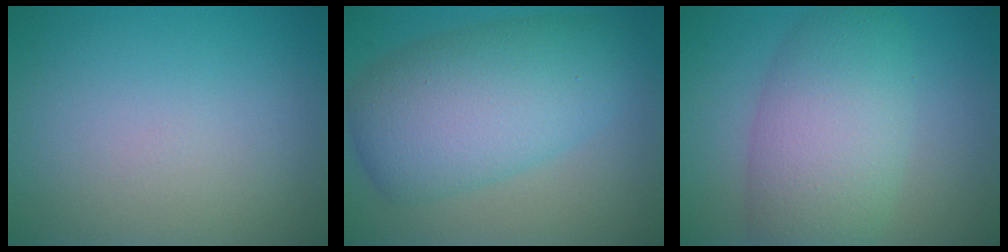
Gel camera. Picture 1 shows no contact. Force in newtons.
{"total": 8.8, "press": 8.8, "slide": 0.2}
{"total": 7.5, "press": 7.5, "slide": 0.4}